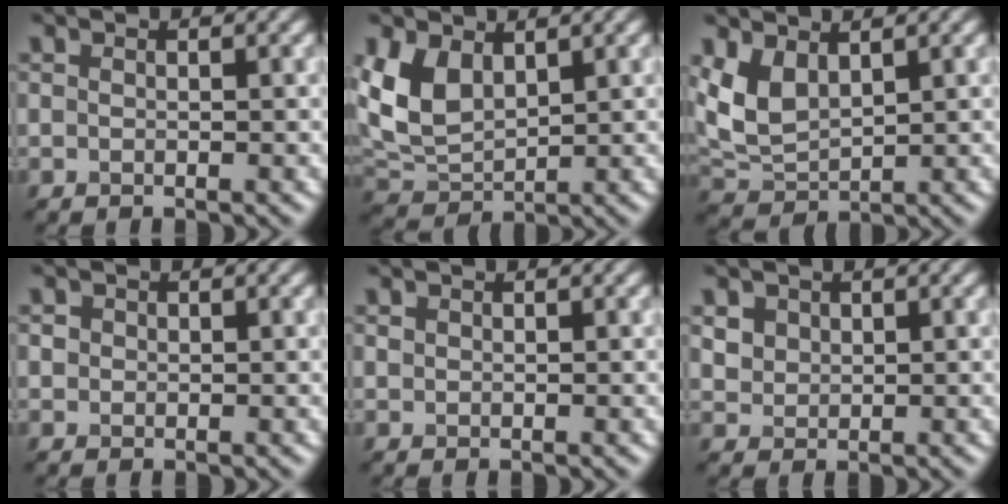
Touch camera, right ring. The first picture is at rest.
{"total": 3.8, "force": [1.6, 2.4, 2.4], "torque": [-0.077, -0.002, 0.059]}
{"total": 2.8, "force": [1.3, 1.5, 1.8], "torque": [-0.070, 0.002, 0.056]}
{"total": 0.8, "force": [-0.1, -0.1, -0.7], "torque": [-0.001, 0.000, 0.016]}
{"total": 1.0, "force": [-0.2, -0.6, -0.8], "torque": [-0.002, 0.003, 0.020]}
{"total": 1.2, "force": [0.8, 0.8, -0.4], "torque": [-0.015, 0.001, 0.044]}